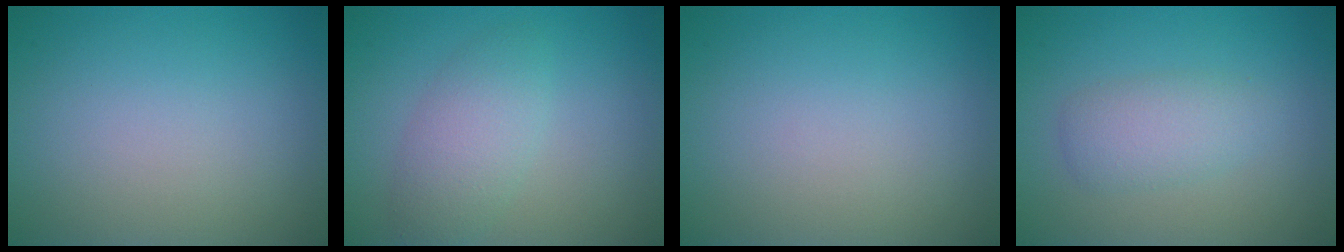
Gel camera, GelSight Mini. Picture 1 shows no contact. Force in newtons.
{"total": 3.3, "press": 3.3, "slide": 0.1}
{"total": 0.0}
{"total": 2.6, "press": 2.6, "slide": 0.1}